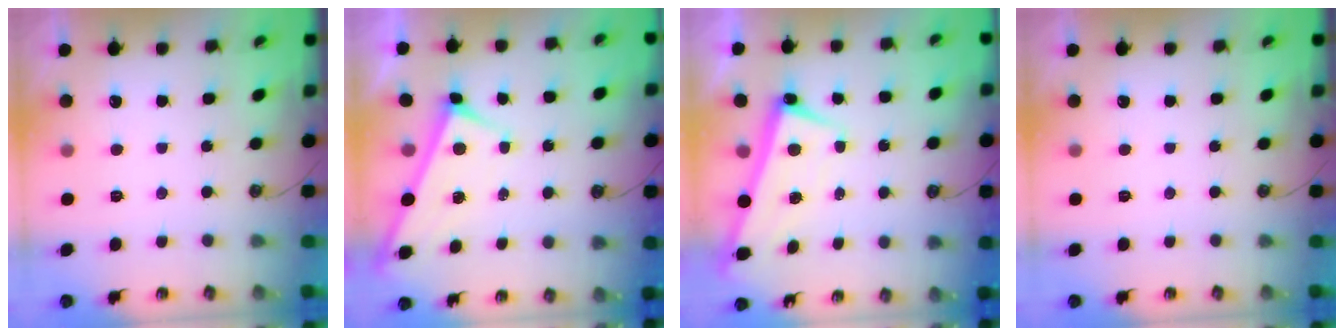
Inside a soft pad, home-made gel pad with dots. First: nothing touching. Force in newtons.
{"total": 3.2, "press": 3.2, "slide": 0.3}
{"total": 2.6, "press": 2.5, "slide": 0.7}
{"total": 0.0}